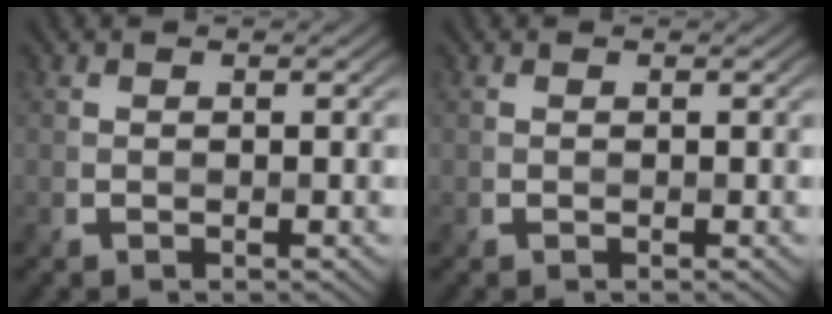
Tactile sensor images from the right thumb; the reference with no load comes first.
{"total": 0.0}